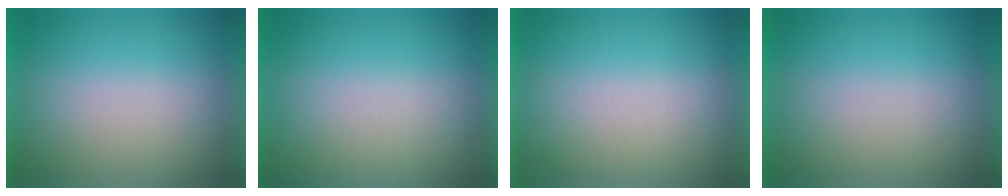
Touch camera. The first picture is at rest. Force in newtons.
{"total": 2.5}
{"total": 1.4}
{"total": 0.0}